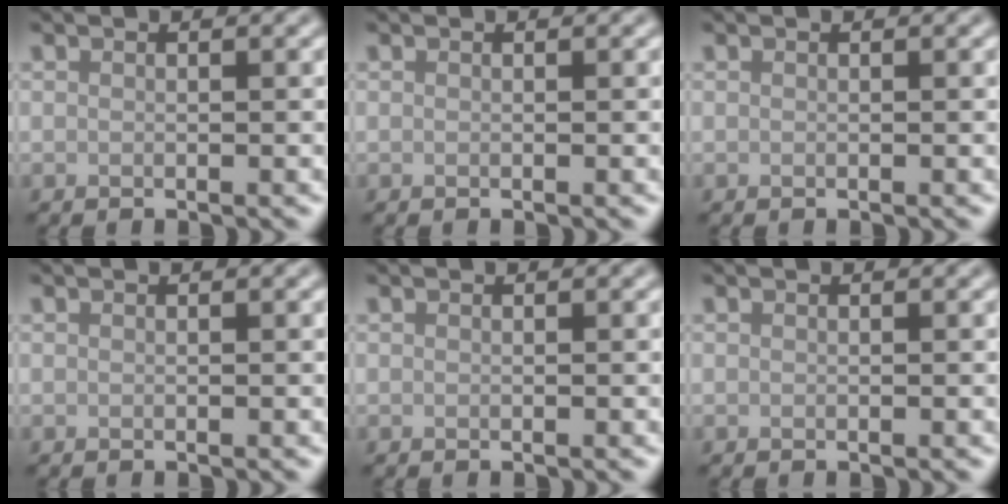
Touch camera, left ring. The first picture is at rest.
{"total": 0.0}
{"total": 0.0}
{"total": 0.0}
{"total": 0.0}
{"total": 0.0}